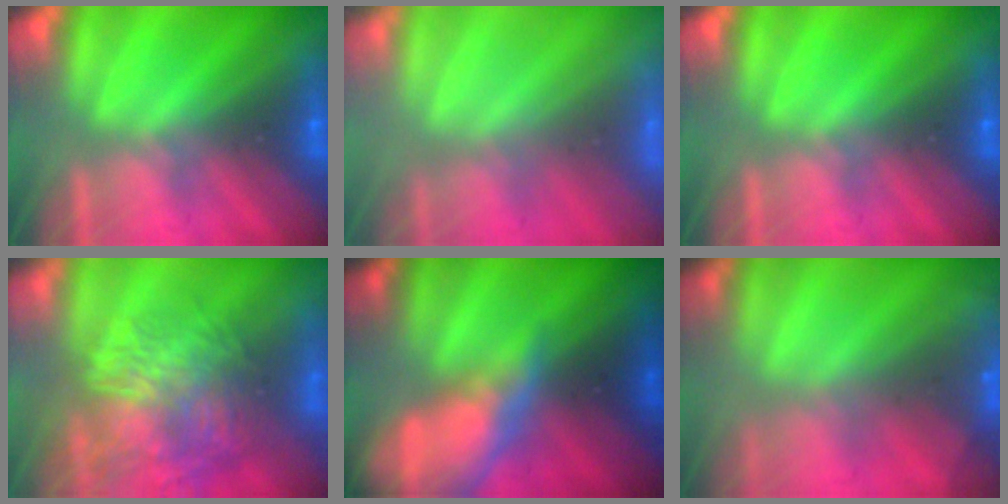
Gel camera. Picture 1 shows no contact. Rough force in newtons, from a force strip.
{"total": 8.5}
{"total": 0.0}
{"total": 10.0}
{"total": 9.1}
{"total": 5.9}